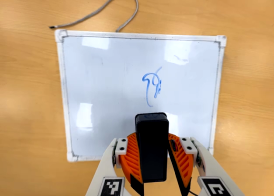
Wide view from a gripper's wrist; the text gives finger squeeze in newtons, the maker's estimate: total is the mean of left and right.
{"total": 7.6, "left": 8.6, "right": 6.6}